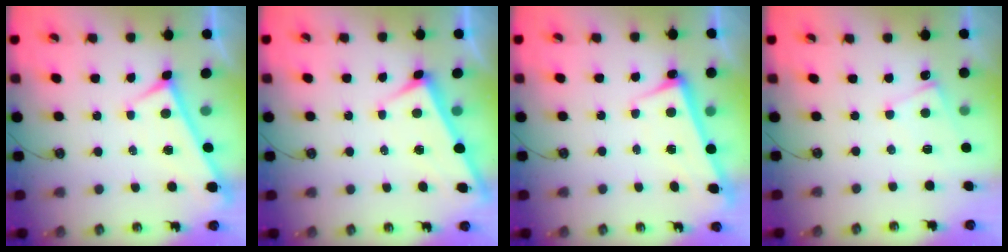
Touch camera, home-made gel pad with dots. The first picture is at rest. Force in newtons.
{"total": 3.2, "press": 3.2, "slide": 0.0}
{"total": 2.6, "press": 2.4, "slide": 0.9}
{"total": 2.6, "press": 2.5, "slide": 0.5}